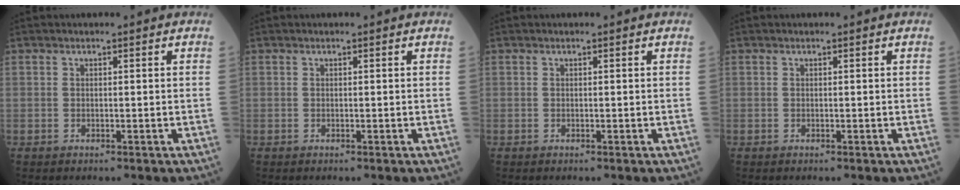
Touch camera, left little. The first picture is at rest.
{"total": 0.0}
{"total": 0.0}
{"total": 0.0}